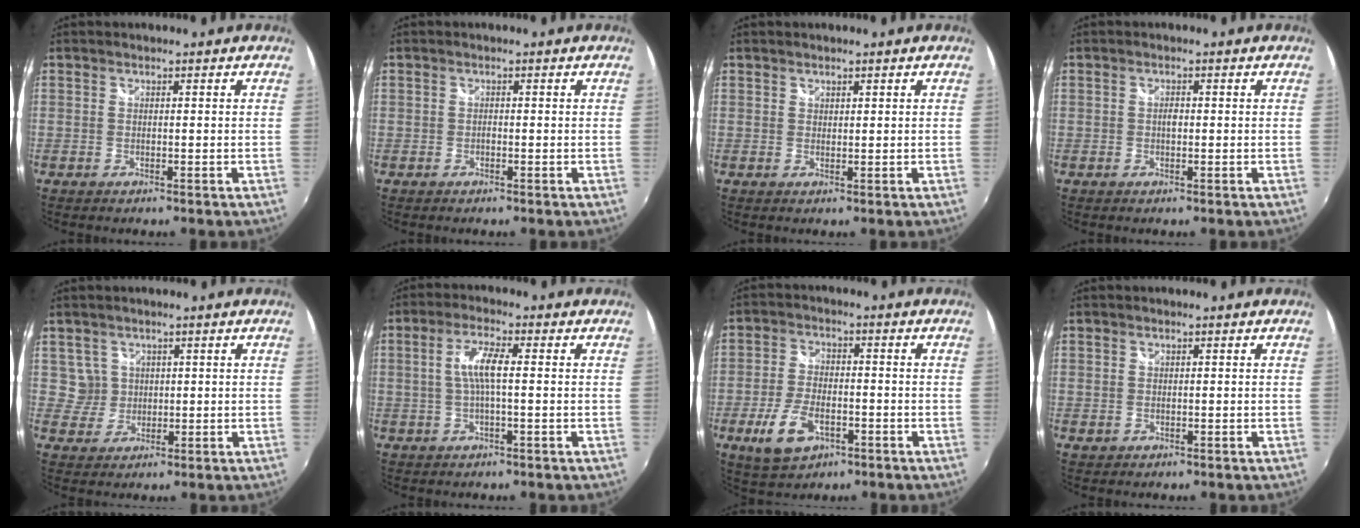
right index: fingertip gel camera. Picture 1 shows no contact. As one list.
[{"total": 0.5, "force": [-0.4, 0.4, 0.2], "torque": [-0.002, -0.001, -0.009]}, {"total": 0.8, "force": [0.6, 0.4, 0.0], "torque": [0.001, 0.001, 0.011]}, {"total": 1.1, "force": [-0.1, 0.6, 0.9], "torque": [-0.016, 0.002, -0.004]}, {"total": 3.3, "force": [1.1, 3.1, -0.1], "torque": [0.013, 0.010, 0.017]}, {"total": 5.2, "force": [0.1, 0.7, 5.1], "torque": [-0.100, 0.005, 0.004]}, {"total": 9.2, "force": [-4.0, 5.0, 6.6], "torque": [-0.145, -0.003, -0.066]}, {"total": 0.8, "force": [0.1, 0.7, 0.2], "torque": [0.001, 0.000, 0.001]}]